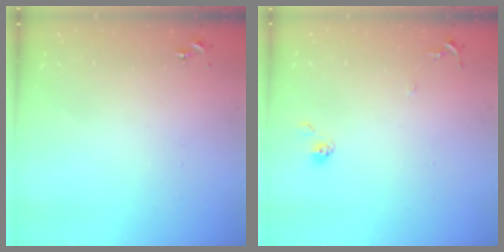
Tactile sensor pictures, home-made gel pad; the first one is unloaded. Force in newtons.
{"total": 6.4, "press": 6.4, "slide": 0.4}